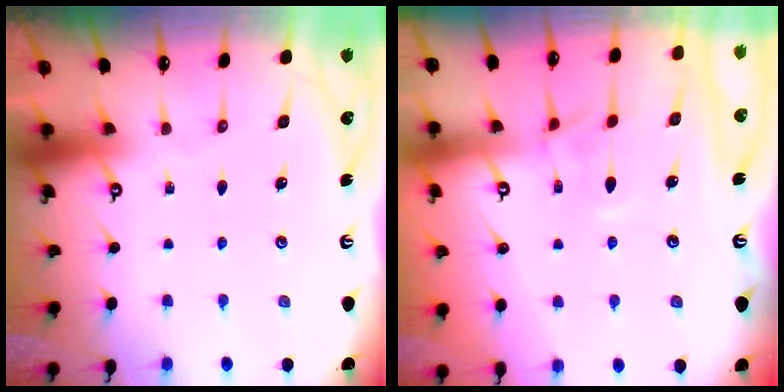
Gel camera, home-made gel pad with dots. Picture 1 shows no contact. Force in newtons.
{"total": 1.2, "press": 0.9, "slide": 0.8}